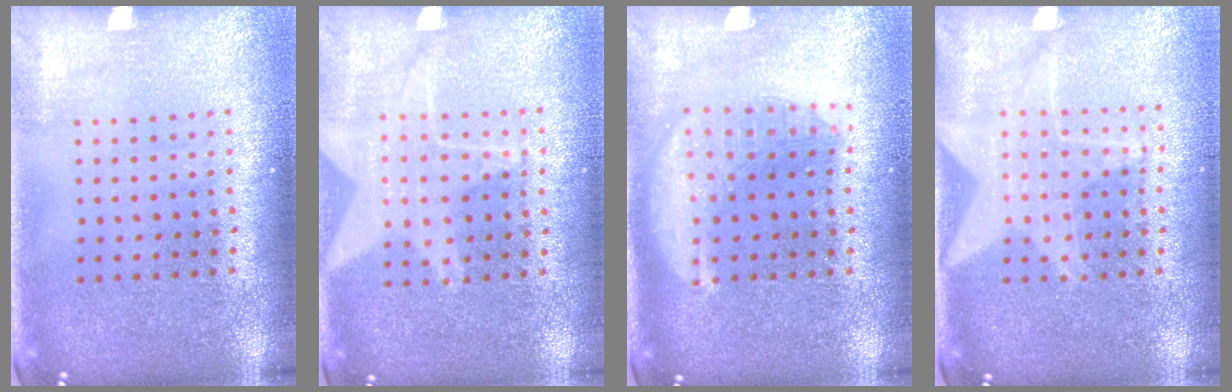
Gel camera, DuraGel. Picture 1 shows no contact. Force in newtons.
{"total": 1.1, "press": 1.1, "slide": 0.3}
{"total": 2.9, "press": 2.9, "slide": 0.3}
{"total": 1.4, "press": 1.4, "slide": 0.2}